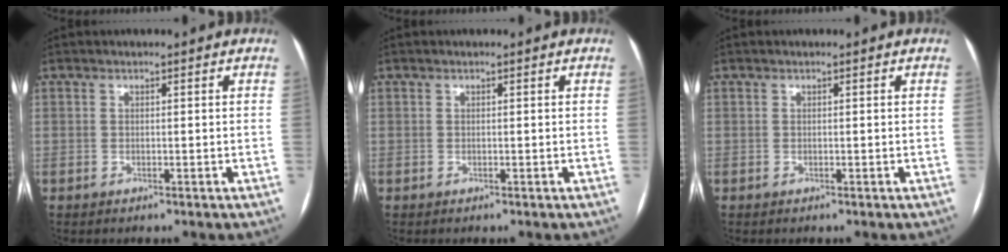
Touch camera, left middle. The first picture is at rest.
{"total": 0.0}
{"total": 0.0}